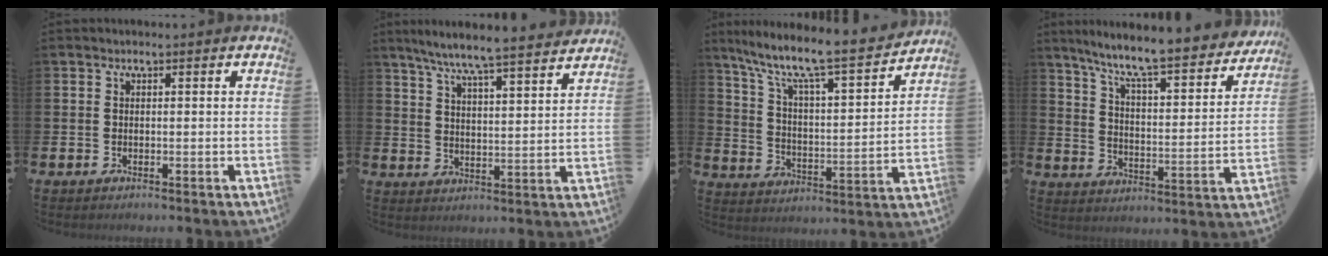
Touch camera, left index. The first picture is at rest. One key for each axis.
{"total": 7.4, "fx": 7.0, "fy": -0.3, "fz": 2.5, "tx": -0.067, "ty": -0.047, "tz": 0.119}
{"total": 9.2, "fx": 8.2, "fy": 0.9, "fz": 4.2, "tx": -0.111, "ty": -0.062, "tz": 0.131}
{"total": 9.7, "fx": 8.6, "fy": 1.3, "fz": 4.3, "tx": -0.107, "ty": -0.065, "tz": 0.140}